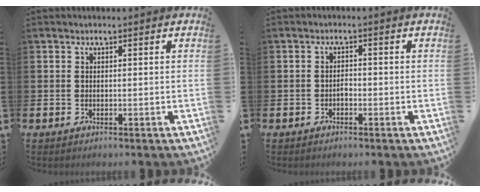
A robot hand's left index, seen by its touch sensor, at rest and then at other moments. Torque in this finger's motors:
{"motor_torque": [0.02, 0.01, -0.02, 0.01]}